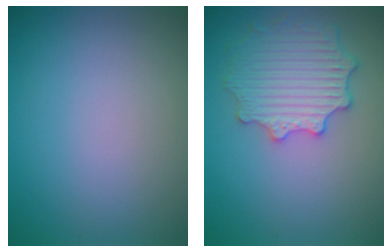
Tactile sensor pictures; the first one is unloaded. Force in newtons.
{"total": 4.1, "press": 4.0, "slide": 1.0}